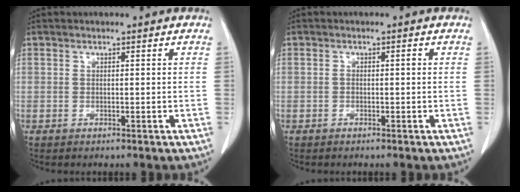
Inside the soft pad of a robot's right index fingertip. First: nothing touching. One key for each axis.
{"total": 0.8, "fx": -0.1, "fy": 0.4, "fz": 0.7, "tx": -0.009, "ty": 0.004, "tz": 0.000}